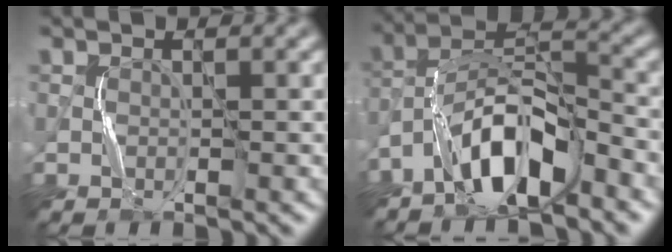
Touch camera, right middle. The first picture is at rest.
{"total": 7.8, "force": [-5.1, 2.5, 5.3], "torque": [-0.097, 0.011, -0.099]}